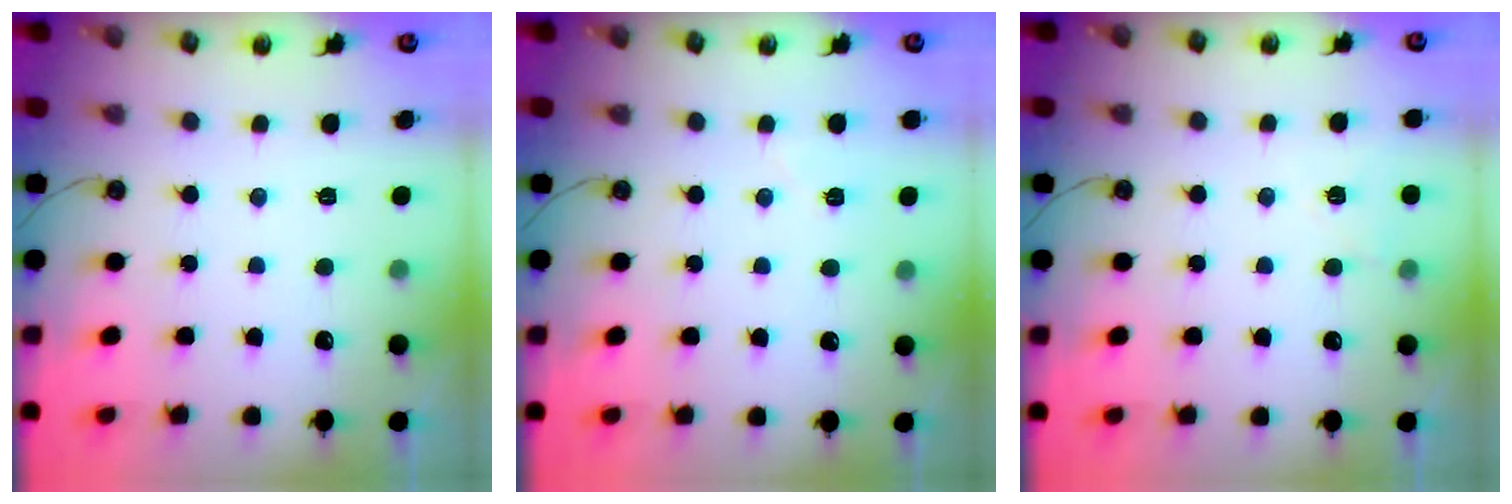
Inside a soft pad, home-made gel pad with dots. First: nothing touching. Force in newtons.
{"total": 3.9, "press": 3.6, "slide": 1.4}
{"total": 8.7, "press": 2.9, "slide": 8.2}